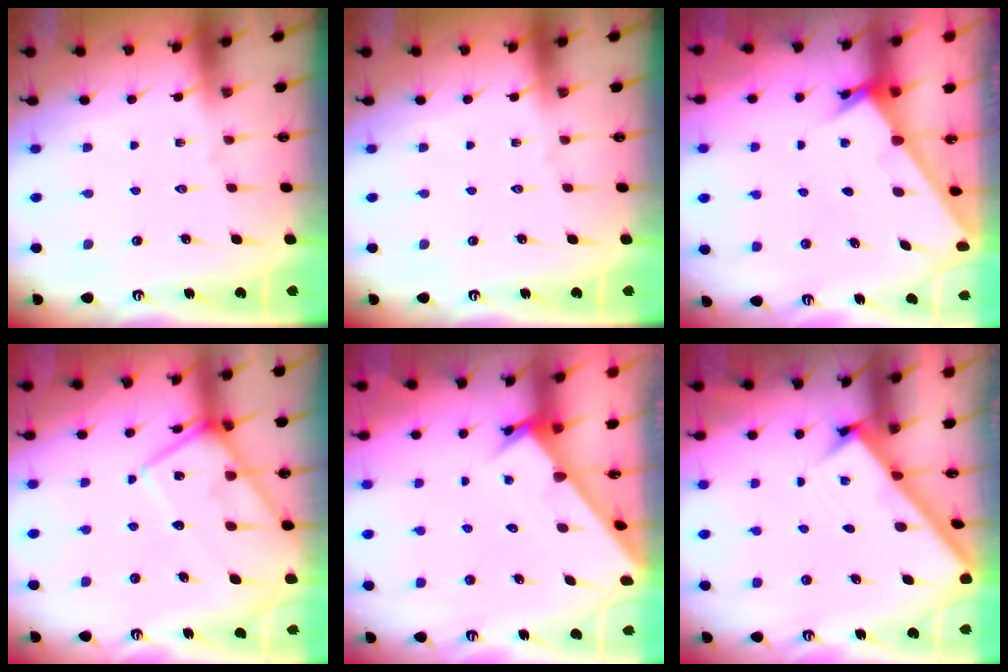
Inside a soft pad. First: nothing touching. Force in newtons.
{"total": 0.0}
{"total": 2.4, "press": 2.4, "slide": 0.2}
{"total": 14.2, "press": 14.1, "slide": 1.2}
{"total": 2.9, "press": 2.9, "slide": 0.1}
{"total": 2.5, "press": 2.5, "slide": 0.3}